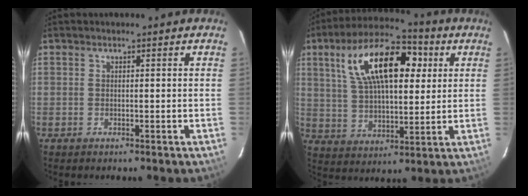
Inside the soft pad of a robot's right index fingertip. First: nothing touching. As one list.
[{"total": 18.5, "force": [6.6, 8.6, 15.0], "torque": [-0.276, 0.038, 0.115]}]